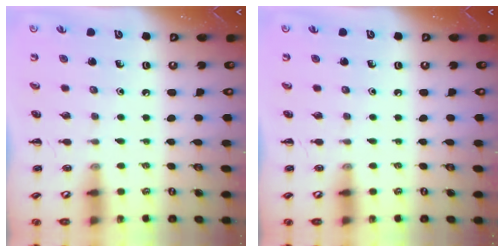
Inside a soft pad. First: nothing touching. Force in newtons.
{"total": 0.0}